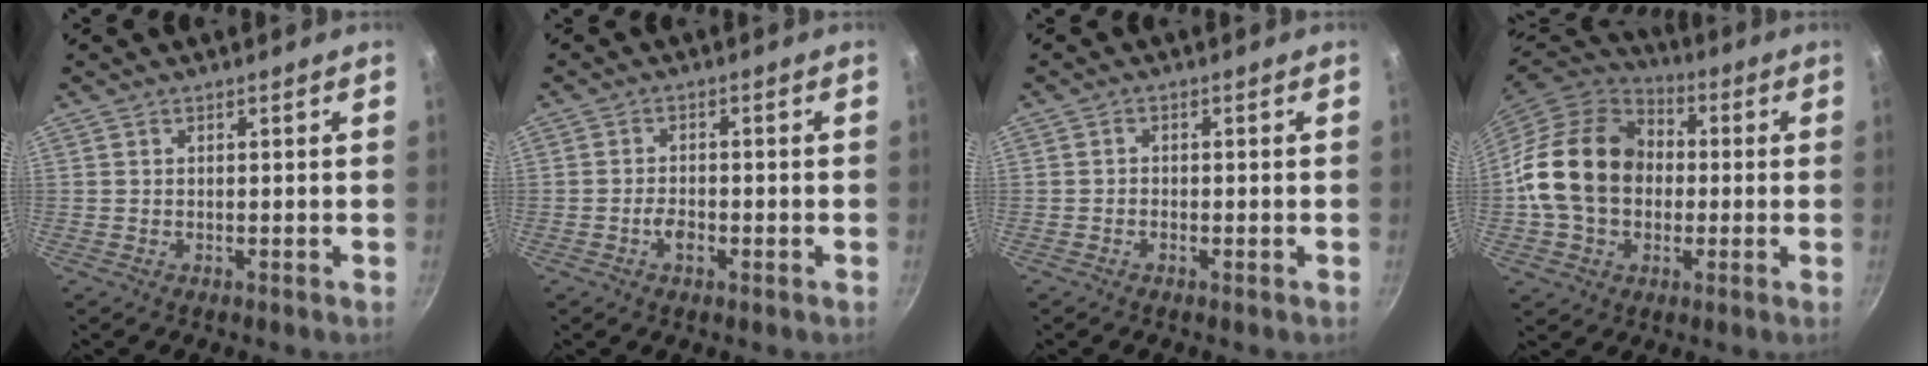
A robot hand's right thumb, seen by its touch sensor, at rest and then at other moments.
{"total": 3.0, "force": [-1.2, 1.6, 2.2], "torque": [-0.038, 0.011, -0.024]}
{"total": 1.0, "force": [-0.6, 0.7, 0.6], "torque": [-0.013, 0.004, -0.015]}
{"total": 19.7, "force": [-0.2, 15.3, 12.4], "torque": [-0.201, 0.036, -0.010]}